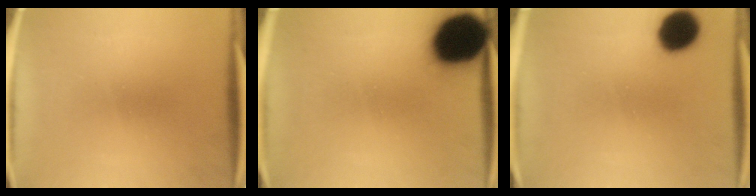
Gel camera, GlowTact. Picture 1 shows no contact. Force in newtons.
{"total": 21.3}
{"total": 10.8}